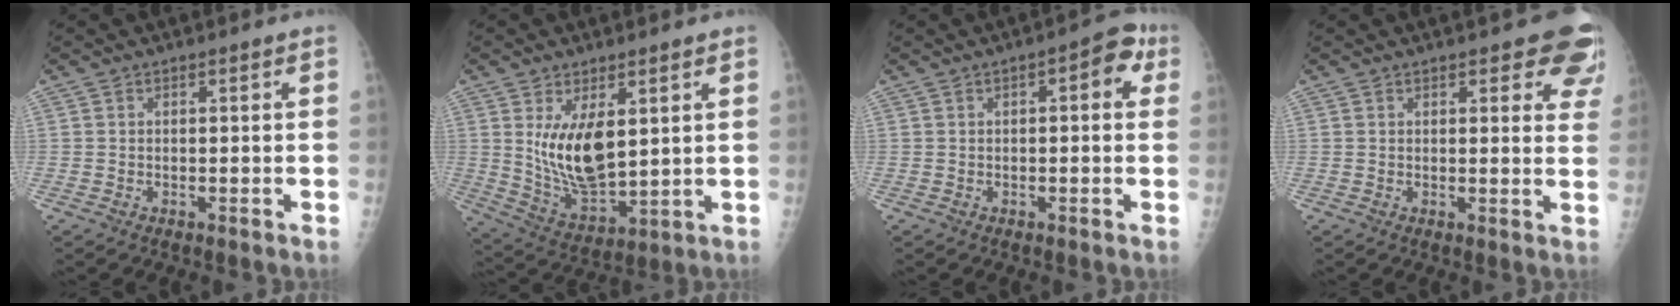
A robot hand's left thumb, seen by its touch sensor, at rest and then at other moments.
{"total": 12.2, "force": [3.2, 5.8, 10.3], "torque": [-0.165, -0.031, 0.077]}
{"total": 5.5, "force": [1.6, 2.4, 4.7], "torque": [-0.042, 0.014, 0.011]}
{"total": 9.7, "force": [6.7, 3.4, 6.1], "torque": [-0.029, -0.026, 0.061]}